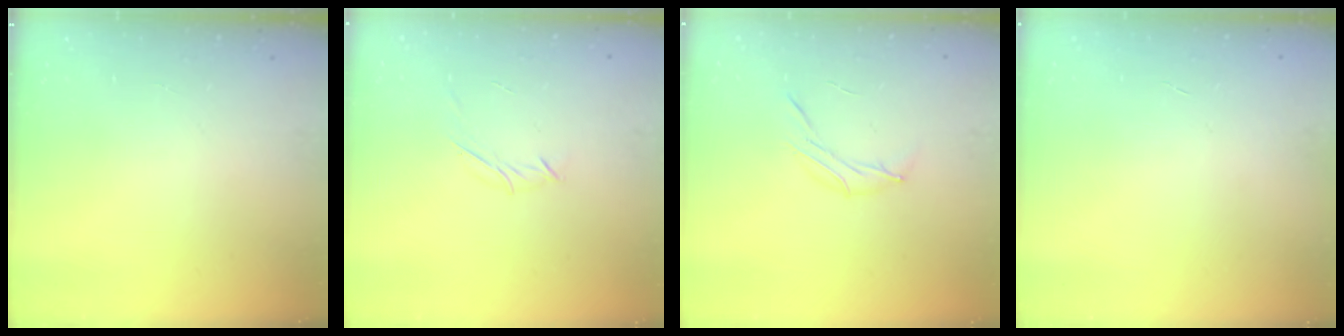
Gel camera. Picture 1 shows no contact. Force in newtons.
{"total": 3.9, "press": 3.8, "slide": 0.8}
{"total": 7.0, "press": 6.9, "slide": 1.4}
{"total": 0.0}